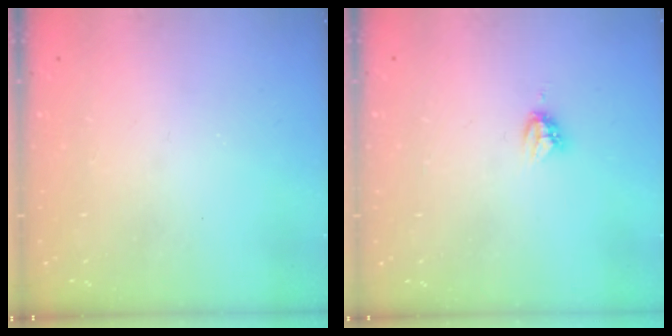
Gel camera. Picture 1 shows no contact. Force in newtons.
{"total": 4.0, "press": 3.9, "slide": 0.7}